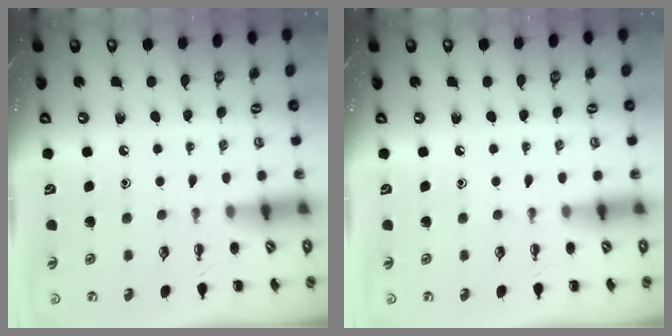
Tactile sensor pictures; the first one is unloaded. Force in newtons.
{"total": 0.0}